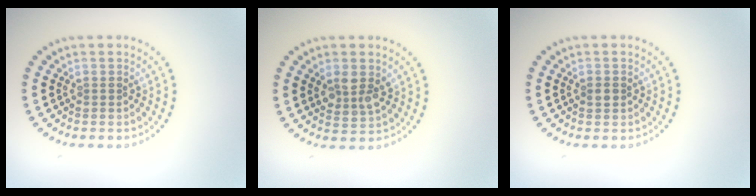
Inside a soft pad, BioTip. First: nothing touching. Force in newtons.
{"total": 2.7, "press": 2.6, "slide": 0.8}
{"total": 1.1, "press": 1.1, "slide": 0.1}